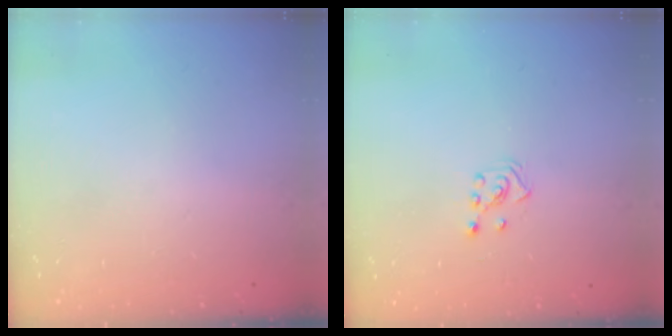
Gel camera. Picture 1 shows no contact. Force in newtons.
{"total": 3.4, "press": 3.4, "slide": 0.6}